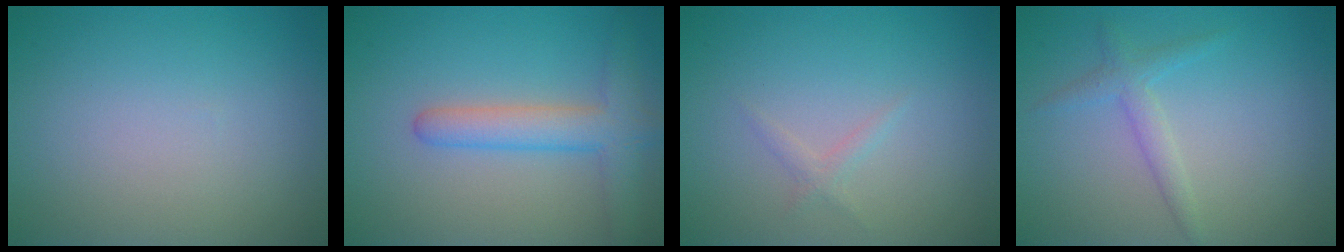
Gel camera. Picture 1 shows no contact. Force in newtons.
{"total": 4.2, "press": 4.2, "slide": 0.3}
{"total": 0.9, "press": 0.9, "slide": 0.0}
{"total": 1.8, "press": 1.8, "slide": 0.0}